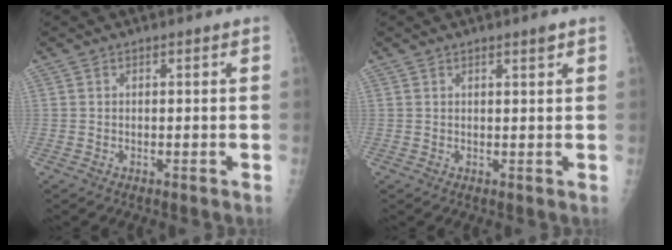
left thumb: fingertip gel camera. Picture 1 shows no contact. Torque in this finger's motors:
{"motor_torque": [0.05, 0.16, -0.13, -0.09, 0.01]}